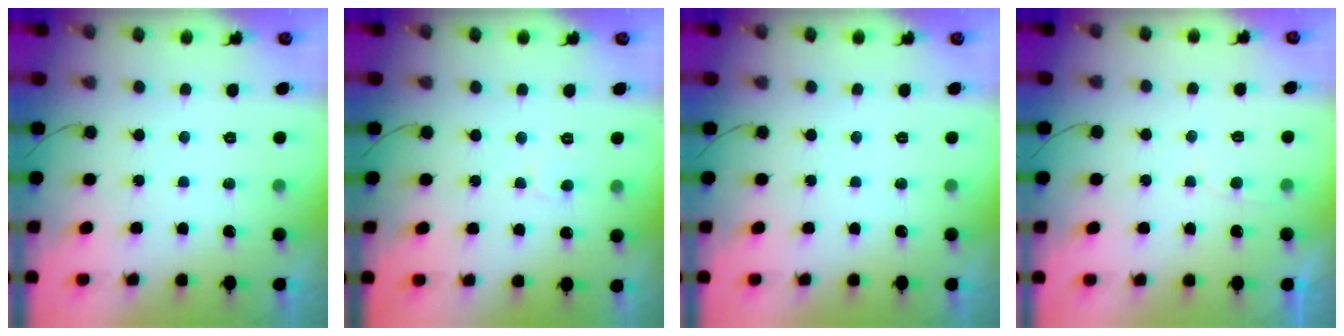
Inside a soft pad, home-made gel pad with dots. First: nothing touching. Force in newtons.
{"total": 3.6, "press": 3.6, "slide": 0.3}
{"total": 0.0}
{"total": 2.0, "press": 2.0, "slide": 0.2}